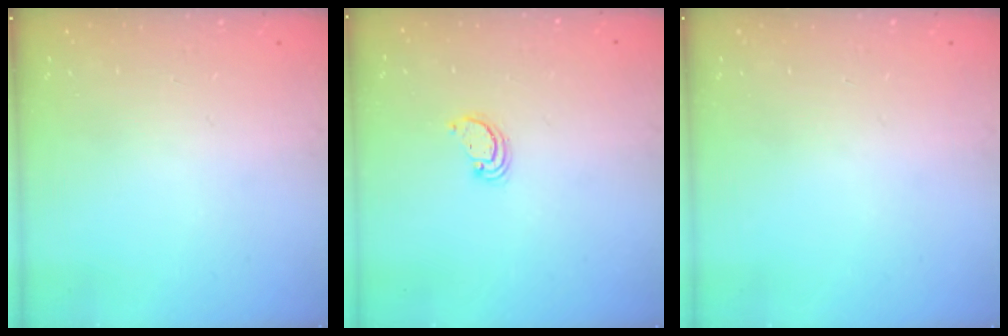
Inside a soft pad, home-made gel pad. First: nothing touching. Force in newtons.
{"total": 2.6, "press": 2.6, "slide": 0.2}
{"total": 0.0}